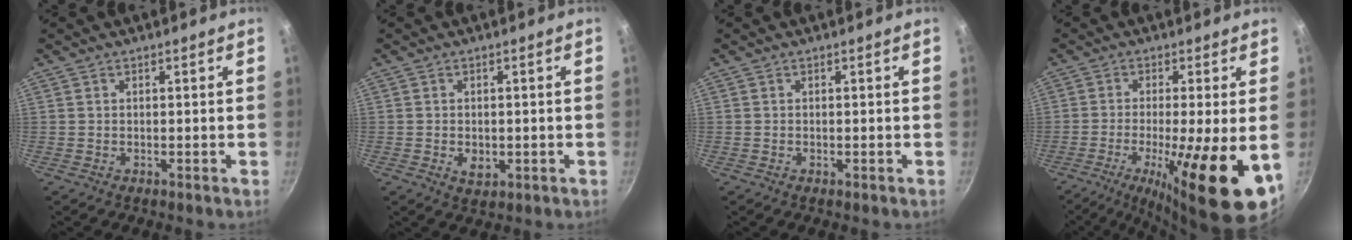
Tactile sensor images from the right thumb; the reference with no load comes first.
{"total": 3.4, "force": [-0.7, 2.3, 2.4], "torque": [-0.036, -0.003, -0.004]}
{"total": 0.0}
{"total": 16.9, "force": [-4.7, 3.1, 15.9], "torque": [-0.255, -0.014, -0.073]}